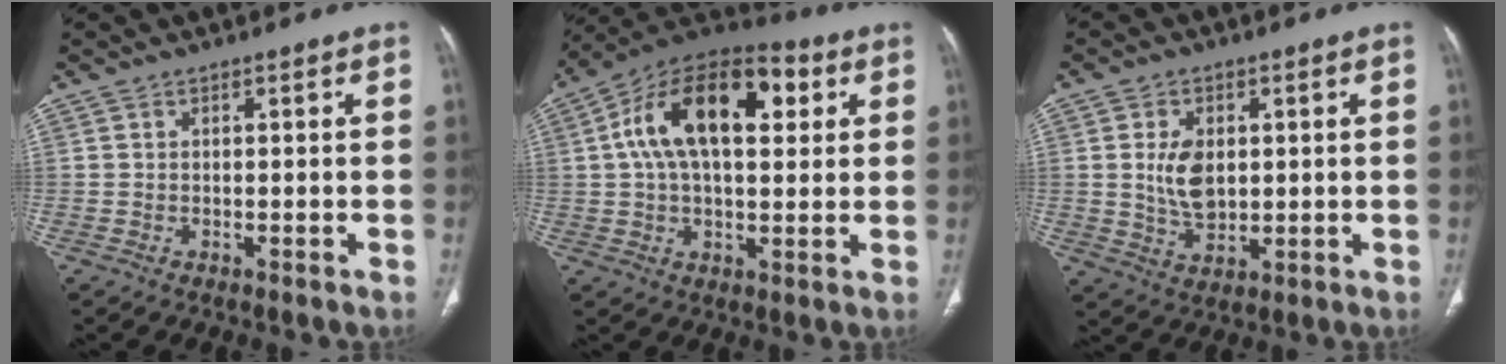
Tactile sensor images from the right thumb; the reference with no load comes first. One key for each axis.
{"total": 20.2, "fx": 5.2, "fy": 10.7, "fz": 16.3, "tx": -0.256, "ty": 0.025, "tz": 0.073}
{"total": 7.3, "fx": 0.9, "fy": 4.9, "fz": 5.4, "tx": -0.084, "ty": -0.010, "tz": 0.025}